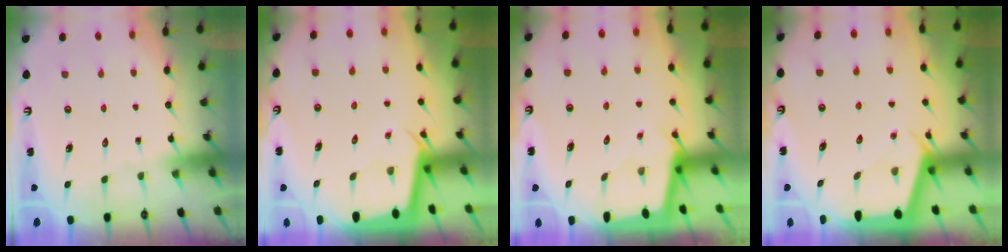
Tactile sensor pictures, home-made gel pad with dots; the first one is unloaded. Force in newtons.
{"total": 2.2, "press": 2.2, "slide": 0.1}
{"total": 1.8, "press": 1.7, "slide": 0.2}
{"total": 2.4, "press": 2.4, "slide": 0.3}